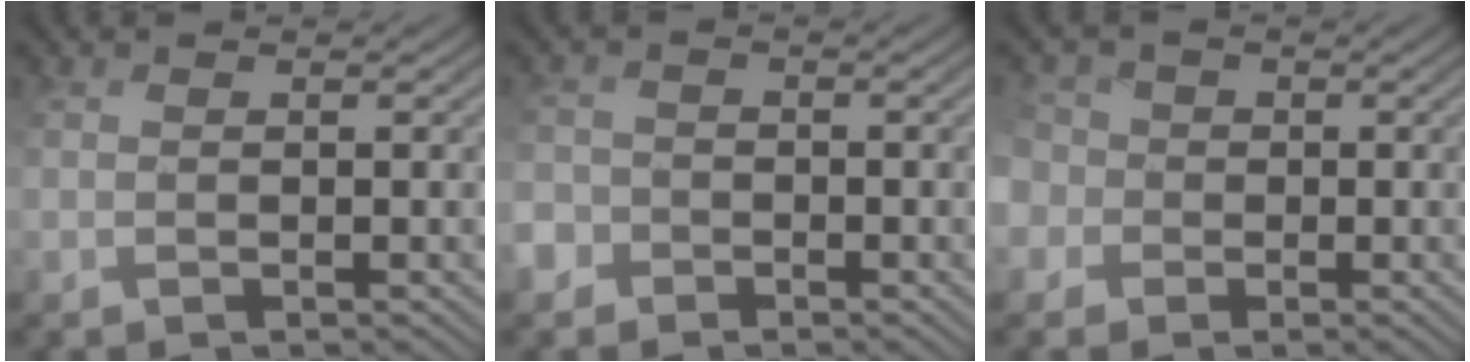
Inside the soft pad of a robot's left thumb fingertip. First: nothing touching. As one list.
[{"total": 2.3, "force": [-1.5, 1.8, 0.1], "torque": [-0.012, 0.004, -0.038]}, {"total": 5.2, "force": [-0.4, 4.9, 1.6], "torque": [-0.071, 0.006, -0.028]}]